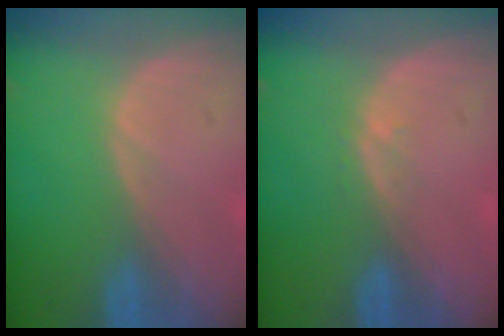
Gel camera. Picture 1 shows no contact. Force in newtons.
{"total": 1.0, "press": 0.7, "slide": 0.7}